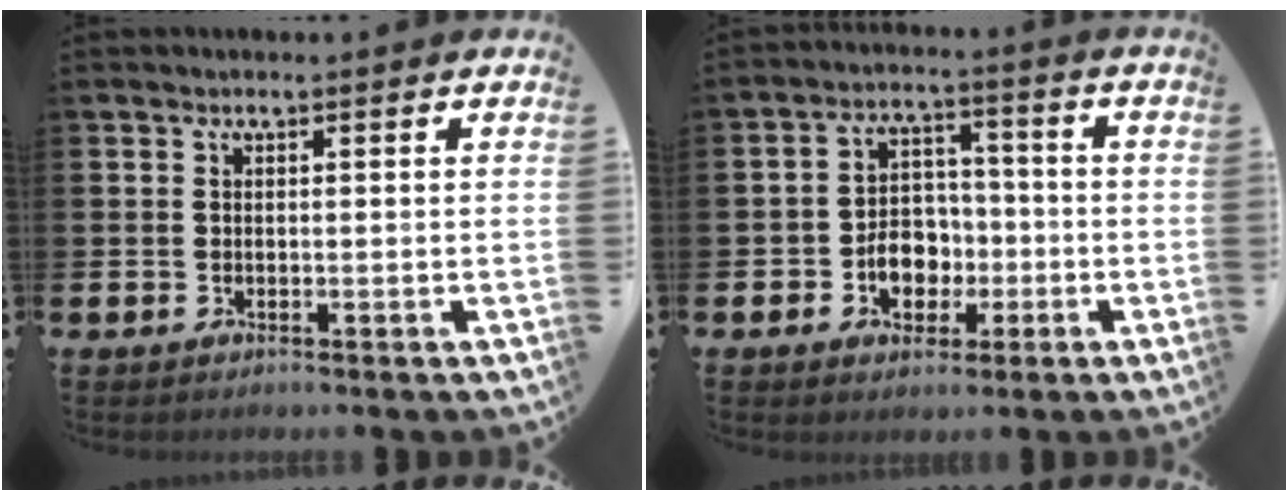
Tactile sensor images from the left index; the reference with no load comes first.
{"total": 5.9, "force": [-1.7, 4.7, 3.1], "torque": [-0.046, 0.008, -0.037]}